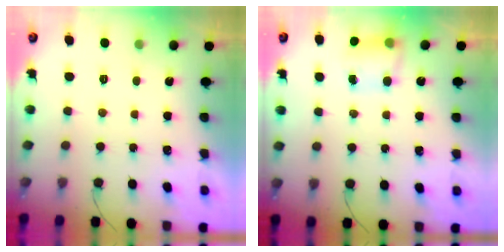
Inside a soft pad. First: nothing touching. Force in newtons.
{"total": 6.9, "press": 6.9, "slide": 0.7}